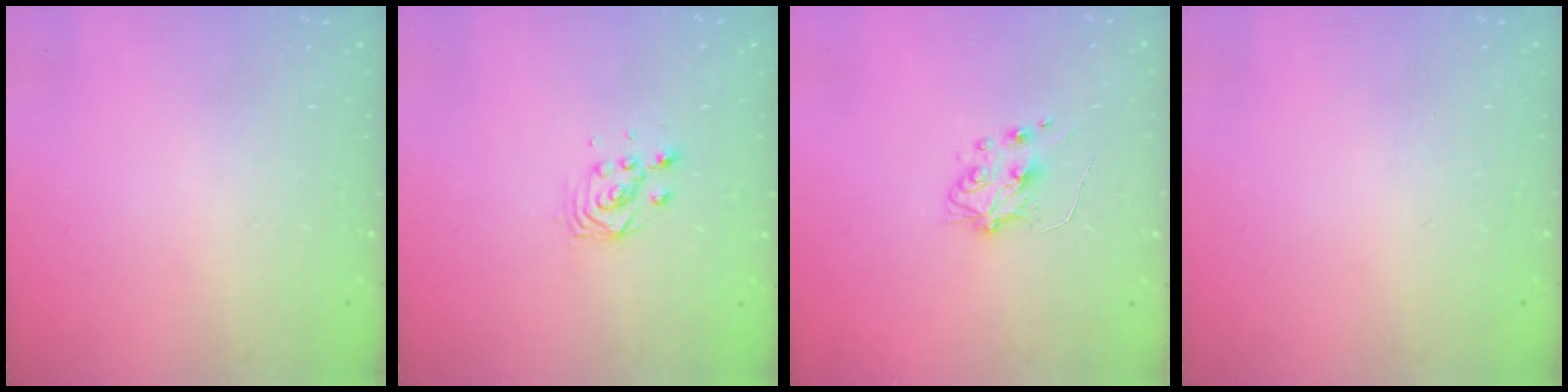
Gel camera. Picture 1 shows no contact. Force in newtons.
{"total": 3.0, "press": 2.9, "slide": 0.3}
{"total": 5.9, "press": 5.9, "slide": 0.9}
{"total": 0.0}